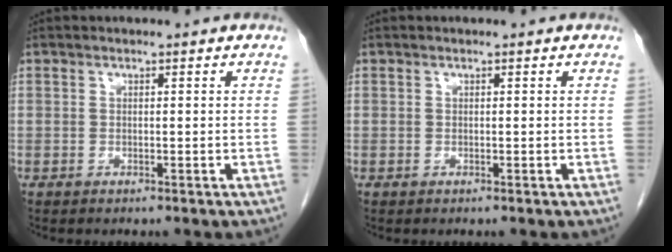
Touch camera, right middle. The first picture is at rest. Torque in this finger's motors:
{"motor_torque": [-0.01, -0.21, 0.09, 0.00]}